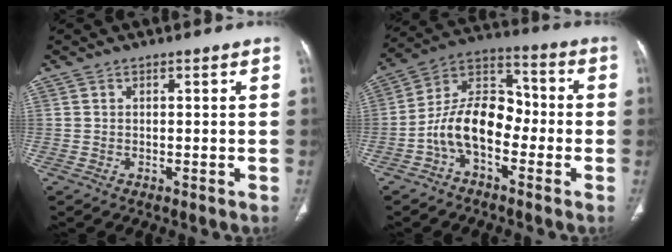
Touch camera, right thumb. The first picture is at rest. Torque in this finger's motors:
{"motor_torque": [1.83, 1.70, 0.80, -0.66, 0.15]}